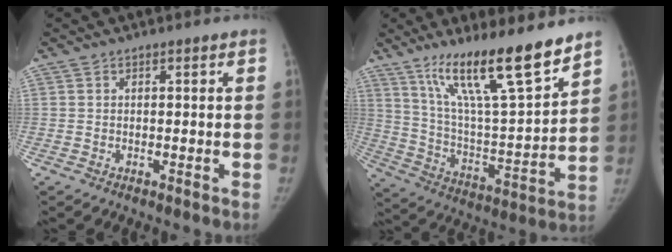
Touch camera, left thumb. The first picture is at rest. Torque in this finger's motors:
{"motor_torque": [0.73, -0.32, 1.44, -1.33, 0.12]}